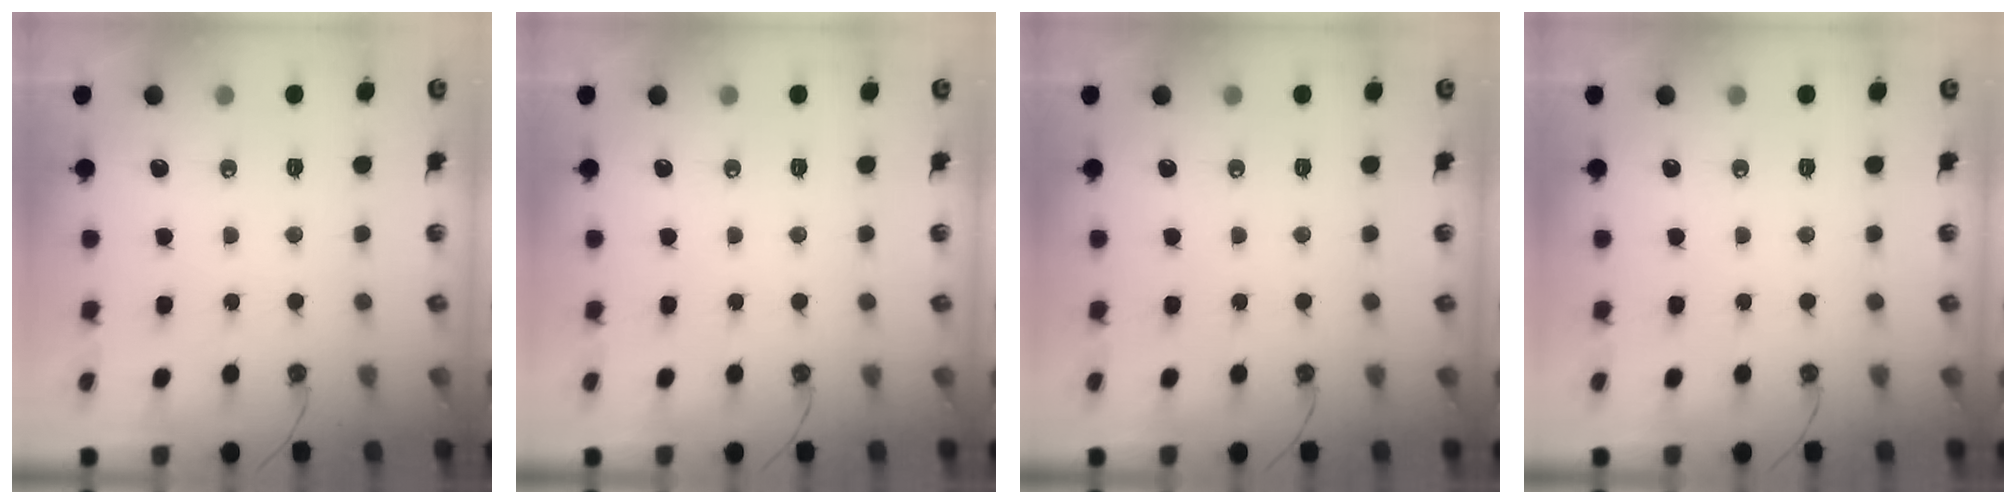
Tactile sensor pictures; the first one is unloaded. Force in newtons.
{"total": 0.0}
{"total": 0.0}
{"total": 0.0}